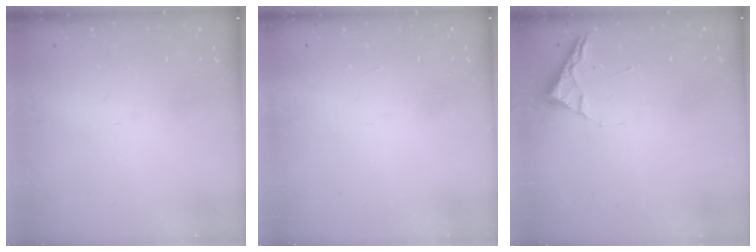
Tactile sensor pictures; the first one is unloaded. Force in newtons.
{"total": 1.7, "press": 1.7, "slide": 0.1}
{"total": 3.1, "press": 3.0, "slide": 0.4}